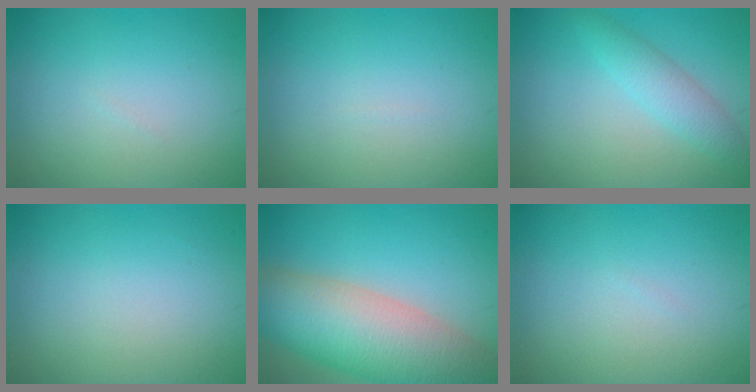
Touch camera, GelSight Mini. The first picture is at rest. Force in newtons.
{"total": 0.0}
{"total": 2.8, "press": 2.8, "slide": 0.1}
{"total": 0.0}
{"total": 11.5, "press": 11.5, "slide": 0.7}
{"total": 0.0}